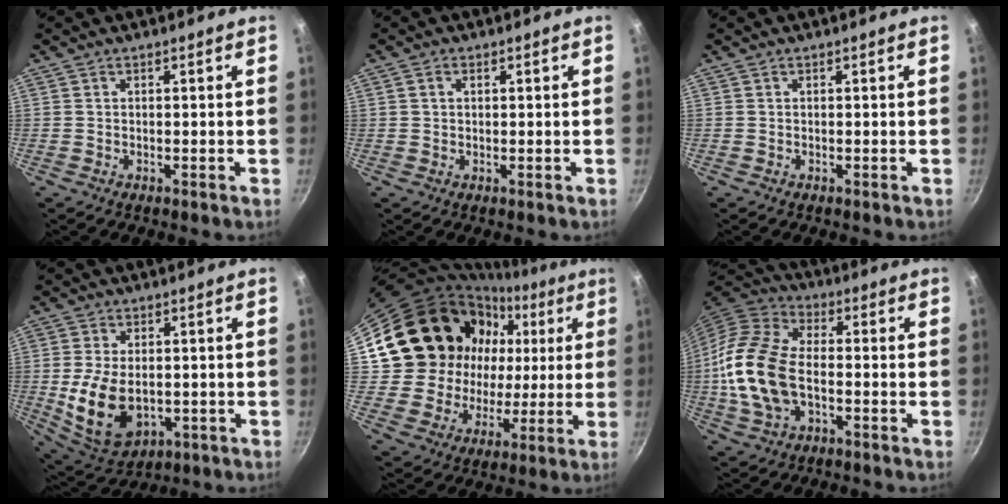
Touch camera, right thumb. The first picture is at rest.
{"total": 1.5, "force": [0.5, 1.1, 0.9], "torque": [-0.011, 0.005, 0.008]}
{"total": 0.0}
{"total": 12.2, "force": [-1.0, 7.8, 9.3], "torque": [-0.166, -0.011, 0.002]}
{"total": 23.1, "force": [5.1, 19.7, 10.9], "torque": [-0.159, 0.019, 0.101]}
{"total": 16.8, "force": [-2.3, 10.1, 13.2], "torque": [-0.254, 0.026, -0.056]}